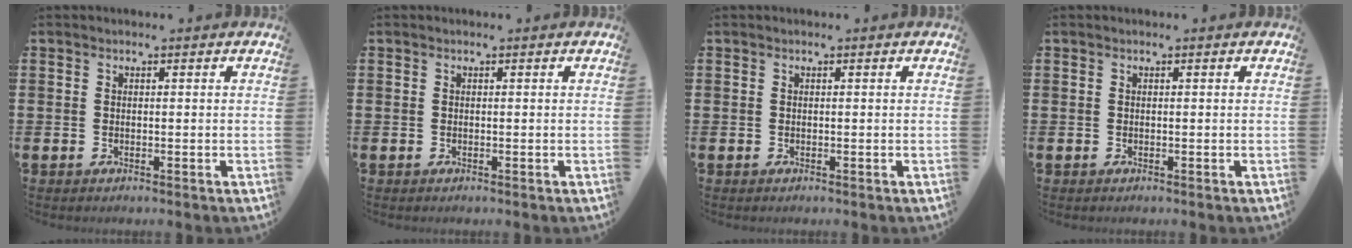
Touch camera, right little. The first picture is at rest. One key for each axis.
{"total": 0.0}
{"total": 0.0}
{"total": 0.0}